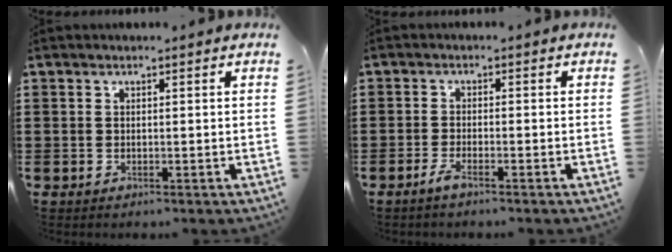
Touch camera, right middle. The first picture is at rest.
{"total": 2.2, "force": [-1.4, 0.2, 1.7], "torque": [-0.043, -0.008, -0.030]}